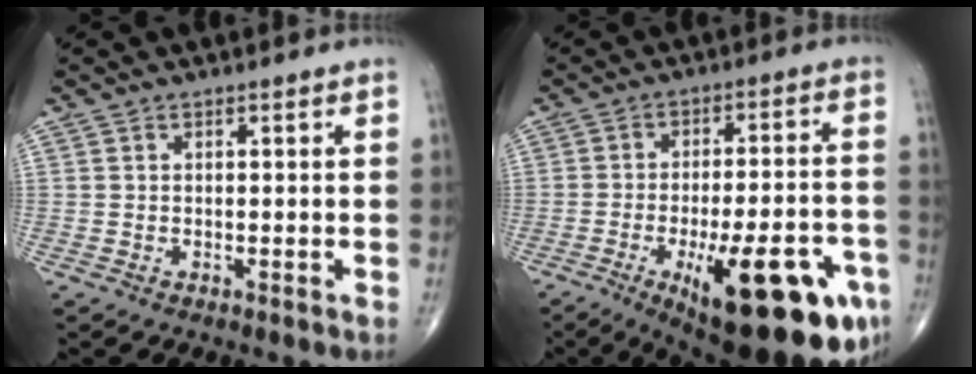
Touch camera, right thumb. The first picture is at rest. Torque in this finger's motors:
{"motor_torque": [2.47, 2.53, 1.06, -1.04, 0.54]}